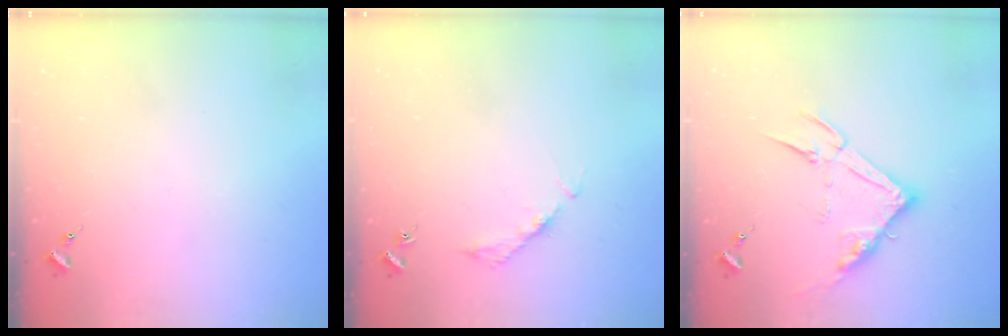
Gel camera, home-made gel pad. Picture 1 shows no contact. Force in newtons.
{"total": 4.1, "press": 4.1, "slide": 0.3}
{"total": 13.8, "press": 13.8, "slide": 0.8}